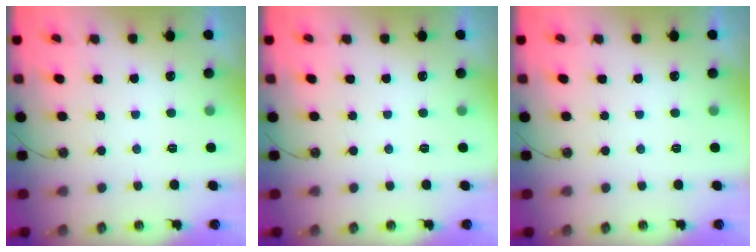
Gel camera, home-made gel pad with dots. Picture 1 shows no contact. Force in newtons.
{"total": 0.0}
{"total": 0.0}